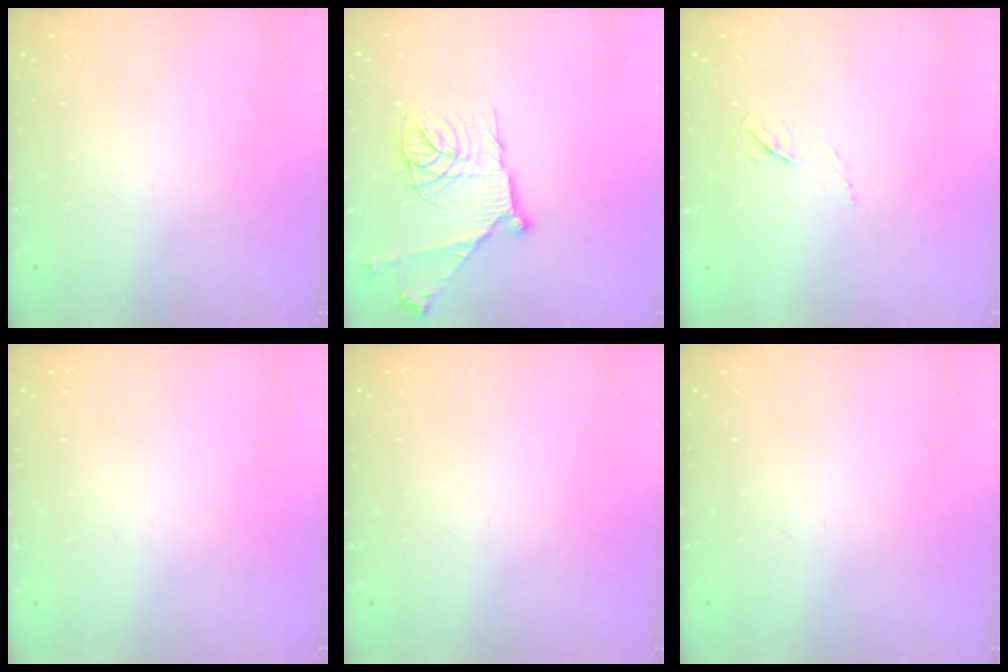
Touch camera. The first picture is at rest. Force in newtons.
{"total": 18.9, "press": 18.8, "slide": 1.9}
{"total": 3.3, "press": 3.2, "slide": 0.5}
{"total": 0.0}
{"total": 0.0}
{"total": 0.0}